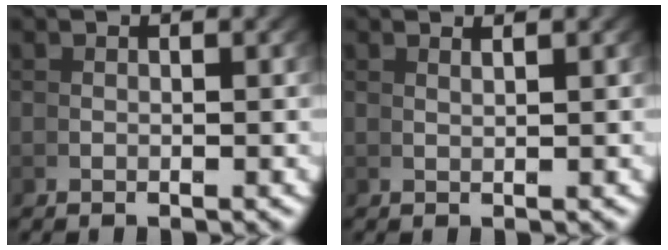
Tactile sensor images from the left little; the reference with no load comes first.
{"total": 1.5, "force": [1.1, -1.0, 0.0], "torque": [0.007, 0.003, 0.022]}